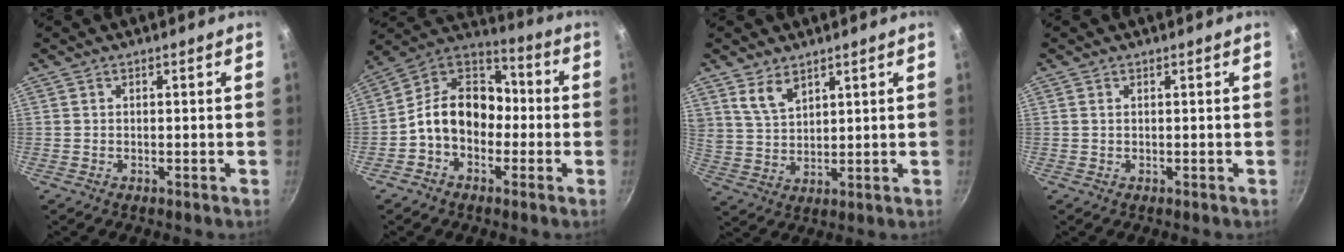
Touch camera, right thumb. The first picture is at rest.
{"total": 13.9, "force": [-2.5, 10.6, 8.7], "torque": [-0.099, 0.053, -0.067]}
{"total": 6.1, "force": [4.0, 3.2, 3.3], "torque": [-0.054, -0.022, 0.085]}
{"total": 0.6, "force": [0.2, 0.3, 0.4], "torque": [-0.008, 0.001, 0.003]}